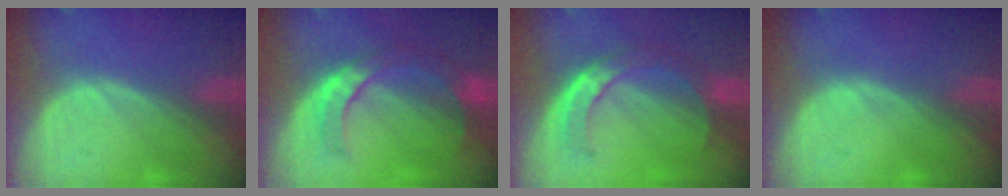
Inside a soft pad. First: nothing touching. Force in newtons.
{"total": 7.6, "press": 7.3, "slide": 2.2}
{"total": 8.1, "press": 6.7, "slide": 4.4}
{"total": 0.0}